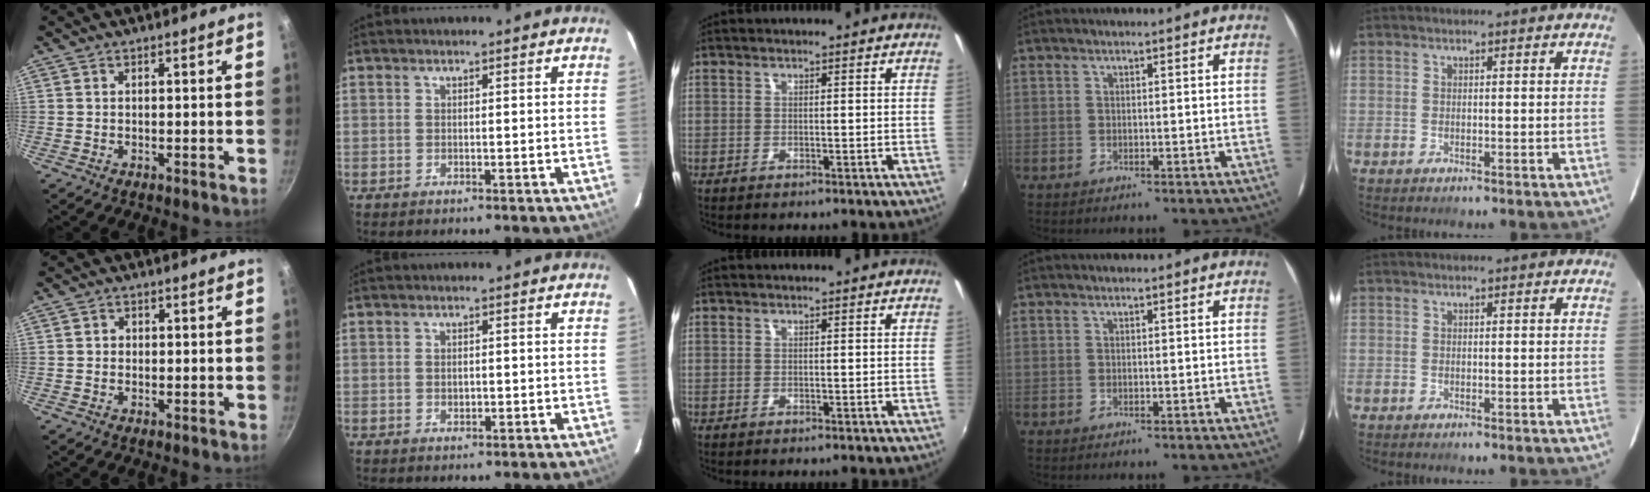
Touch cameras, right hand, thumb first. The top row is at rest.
{"thumb": {"total": 1.1, "force": [0.0, 1.1, 0.3], "torque": [-0.001, 0.002, -0.001]}, "index": {"total": 1.3, "force": [-0.1, 1.0, 0.8], "torque": [-0.012, 0.001, -0.002]}}